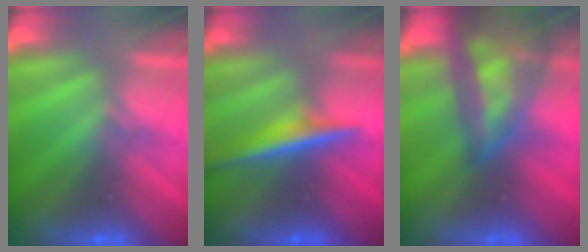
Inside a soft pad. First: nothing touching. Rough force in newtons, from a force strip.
{"total": 4.6}
{"total": 12.7}